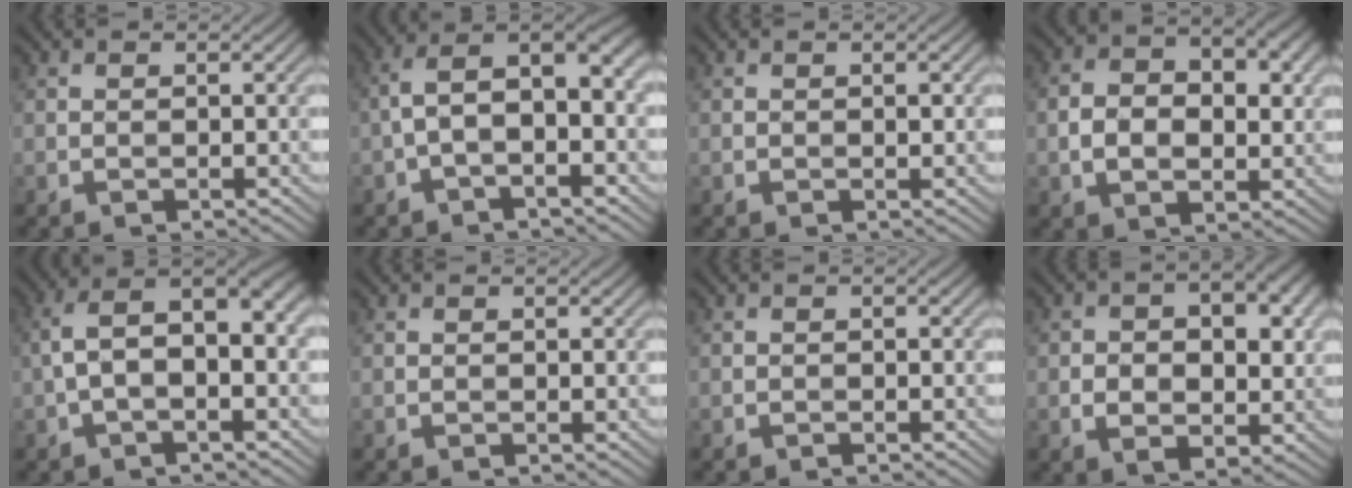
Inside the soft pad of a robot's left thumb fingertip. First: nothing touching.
{"total": 7.9, "force": [-0.8, 3.5, 7.0], "torque": [-0.136, 0.022, -0.020]}
{"total": 0.6, "force": [0.1, 0.3, 0.5], "torque": [-0.004, -0.002, 0.000]}
{"total": 8.5, "force": [0.5, 5.6, 6.4], "torque": [-0.117, -0.004, 0.009]}
{"total": 8.2, "force": [0.0, 3.8, 7.2], "torque": [-0.146, 0.021, -0.006]}
{"total": 0.0}
{"total": 0.0}
{"total": 9.6, "force": [0.9, 6.1, 7.3], "torque": [-0.108, -0.012, 0.019]}